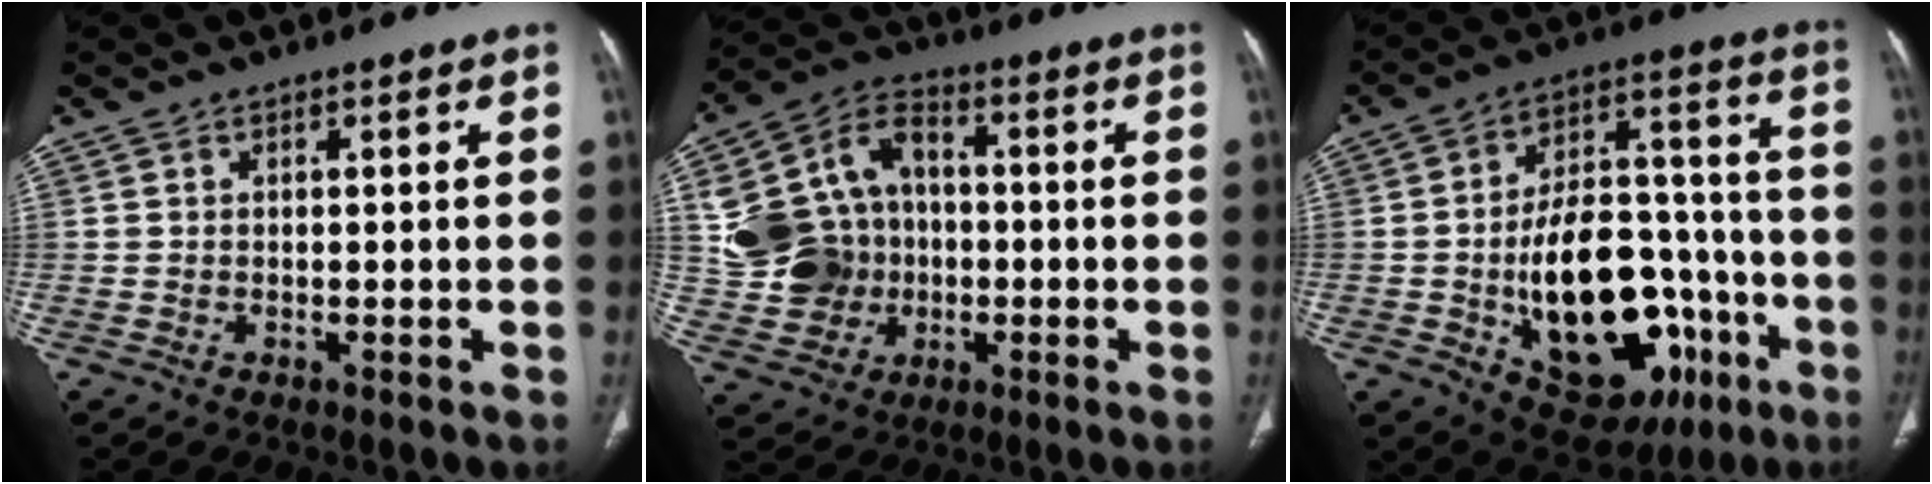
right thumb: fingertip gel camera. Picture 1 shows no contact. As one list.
[{"total": 16.4, "force": [-0.4, 14.0, 8.6], "torque": [-0.141, 0.026, -0.001]}, {"total": 27.0, "force": [-8.5, 15.3, 20.6], "torque": [-0.296, 0.040, -0.107]}]